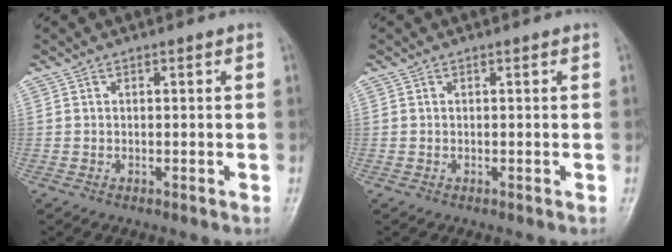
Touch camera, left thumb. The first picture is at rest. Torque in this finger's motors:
{"motor_torque": [0.00, 0.00, 0.00, 0.00, 0.00]}